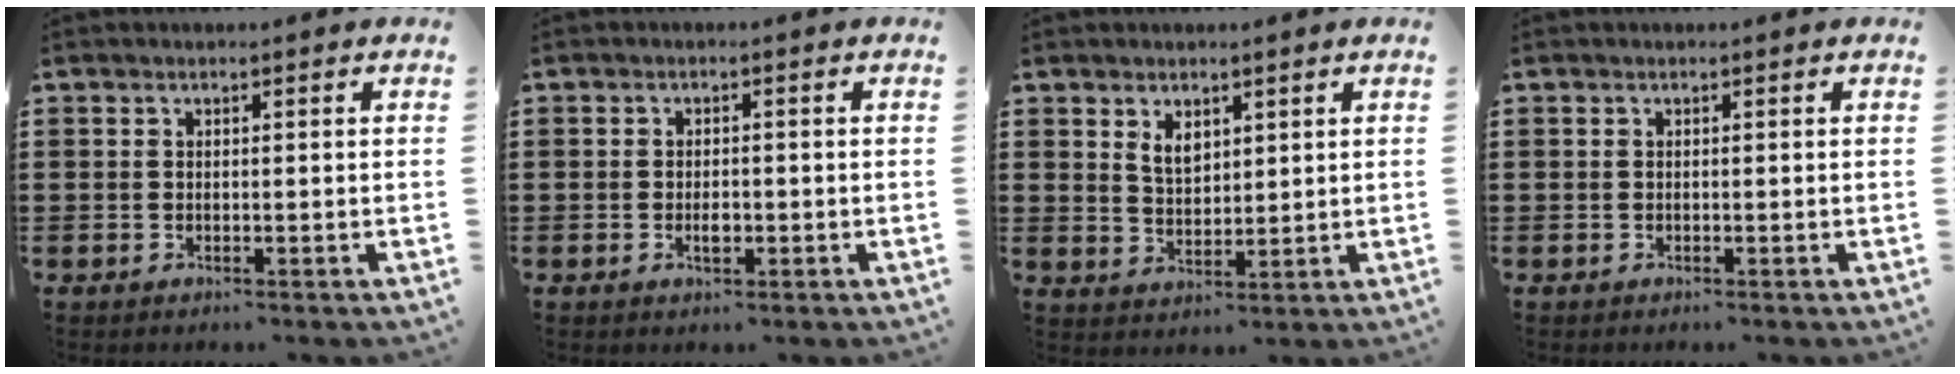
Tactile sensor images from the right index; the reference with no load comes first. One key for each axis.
{"total": 2.0, "fx": -0.6, "fy": 0.9, "fz": 1.8, "tx": -0.032, "ty": 0.001, "tz": -0.011}
{"total": 3.5, "fx": 2.0, "fy": 2.1, "fz": 1.9, "tx": -0.045, "ty": 0.007, "tz": 0.037}
{"total": 0.0}